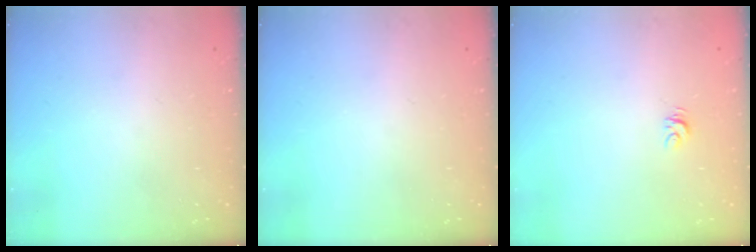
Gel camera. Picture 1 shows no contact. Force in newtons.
{"total": 0.0}
{"total": 3.5, "press": 3.5, "slide": 0.3}